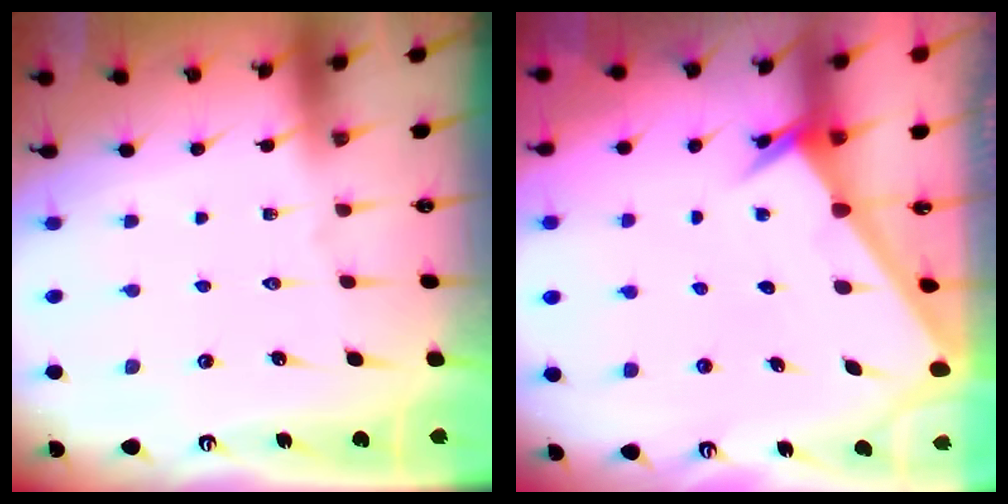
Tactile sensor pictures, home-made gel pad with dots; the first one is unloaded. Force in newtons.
{"total": 2.0, "press": 2.0, "slide": 0.2}